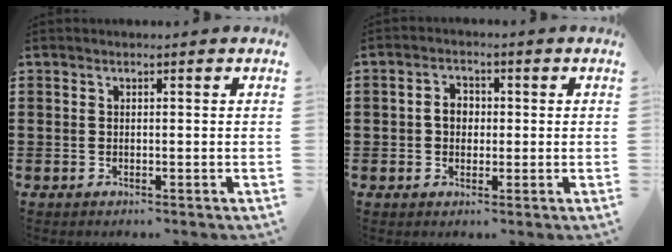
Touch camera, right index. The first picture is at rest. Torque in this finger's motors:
{"motor_torque": [0.52, -0.07, 0.21, 0.03]}